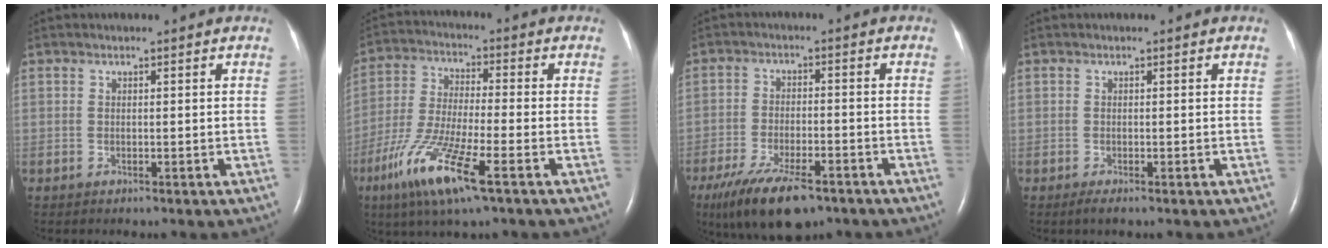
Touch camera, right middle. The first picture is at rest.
{"total": 12.7, "force": [-6.4, 1.2, 10.9], "torque": [-0.226, -0.027, -0.120]}
{"total": 12.3, "force": [-8.4, 3.9, 8.0], "torque": [-0.153, -0.023, -0.140]}
{"total": 1.2, "force": [-0.8, 0.1, 0.9], "torque": [-0.023, -0.006, -0.015]}